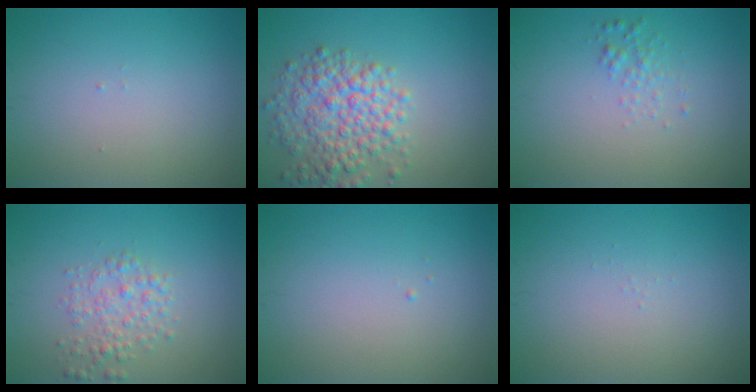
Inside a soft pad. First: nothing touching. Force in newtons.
{"total": 5.7, "press": 5.7, "slide": 0.3}
{"total": 1.2, "press": 1.2, "slide": 0.0}
{"total": 2.5, "press": 2.5, "slide": 0.1}
{"total": 0.0}
{"total": 0.0}